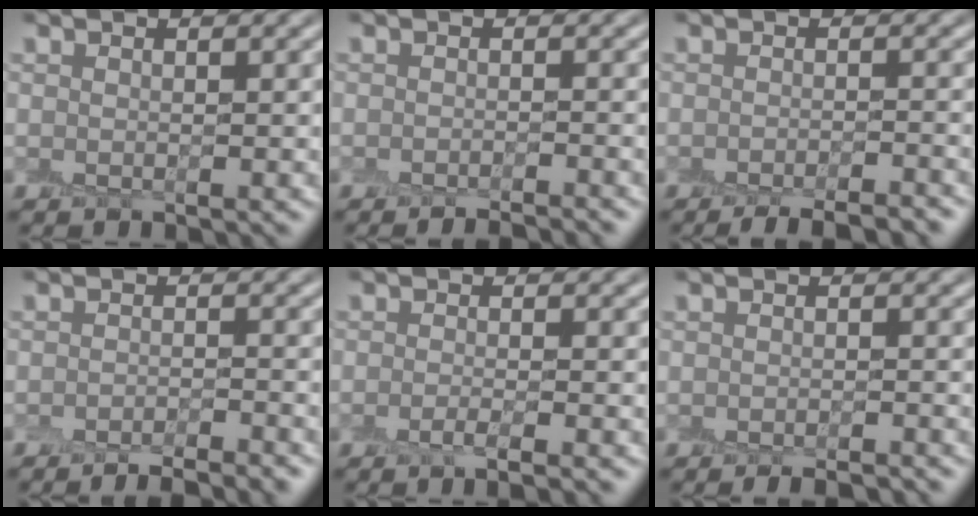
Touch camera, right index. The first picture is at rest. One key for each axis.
{"total": 2.5, "fx": -2.3, "fy": 0.1, "fz": 0.9, "tx": -0.011, "ty": 0.002, "tz": -0.028}
{"total": 4.9, "fx": -4.2, "fy": 0.9, "fz": 2.2, "tx": -0.030, "ty": 0.000, "tz": -0.053}
{"total": 3.9, "fx": -3.5, "fy": 0.4, "fz": 1.7, "tx": -0.027, "ty": 0.002, "tz": -0.048}
{"total": 1.6, "fx": -1.0, "fy": 0.1, "fz": 1.3, "tx": -0.019, "ty": 0.000, "tz": -0.022}
{"total": 2.1, "fx": -1.8, "fy": 0.2, "fz": 0.9, "tx": -0.011, "ty": 0.000, "tz": -0.020}